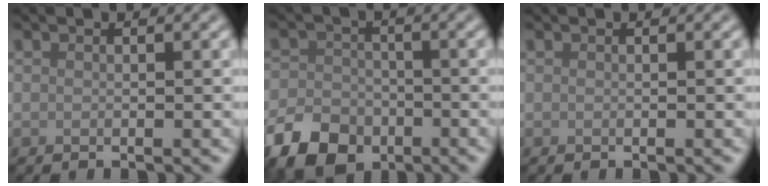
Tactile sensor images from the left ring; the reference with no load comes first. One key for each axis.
{"total": 5.9, "fx": -3.5, "fy": 3.9, "fz": 2.6, "tx": -0.057, "ty": -0.008, "tz": -0.069}
{"total": 0.0}